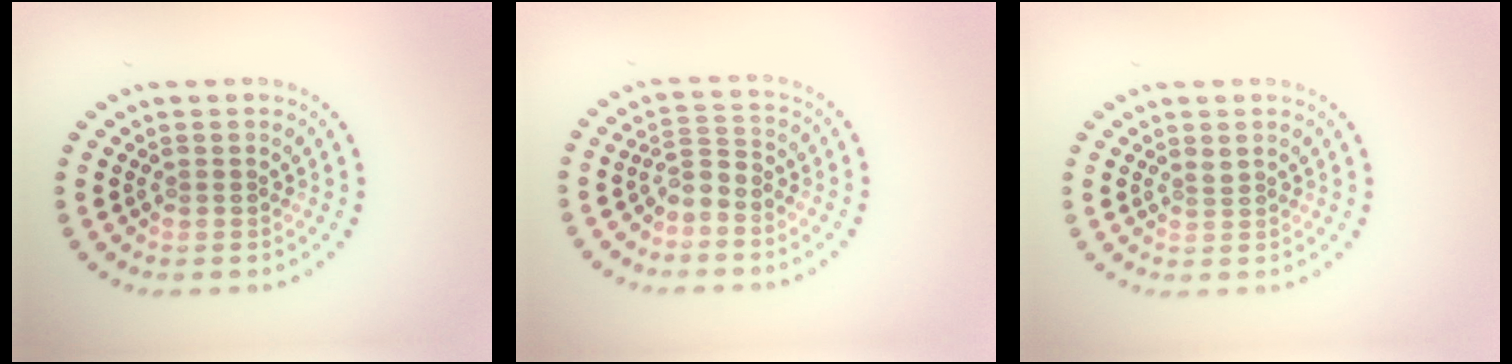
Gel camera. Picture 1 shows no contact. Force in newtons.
{"total": 2.1, "press": 1.4, "slide": 1.6}
{"total": 0.7, "press": 0.5, "slide": 0.6}